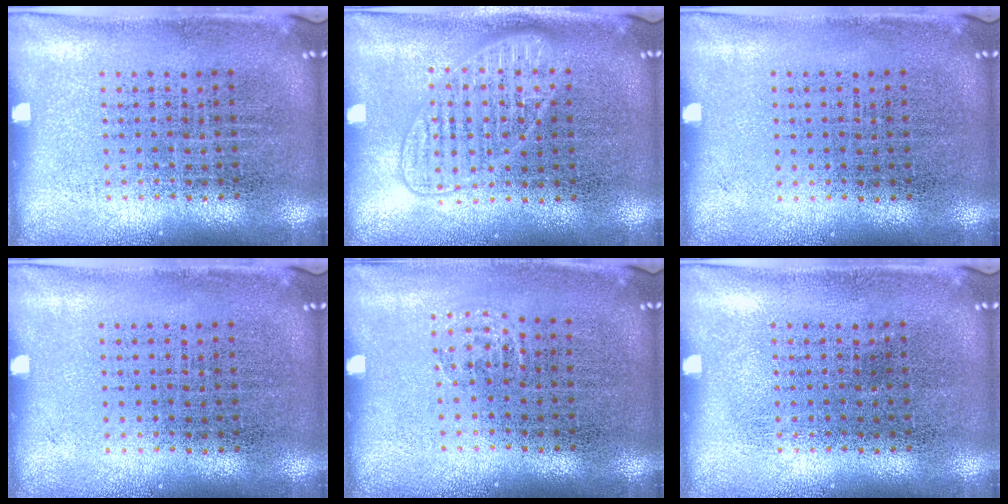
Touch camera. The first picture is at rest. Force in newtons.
{"total": 2.5, "press": 2.4, "slide": 0.4}
{"total": 0.0}
{"total": 0.0}
{"total": 0.6, "press": 0.5, "slide": 0.3}
{"total": 0.0}